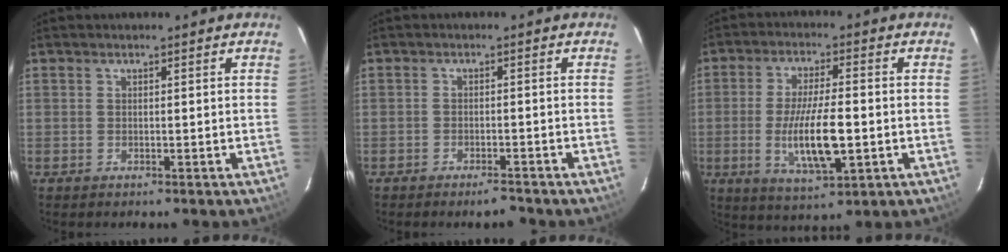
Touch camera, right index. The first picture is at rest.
{"total": 3.5, "force": [-3.1, 1.0, 1.4], "torque": [-0.036, 0.001, -0.048]}
{"total": 11.9, "force": [-2.3, 3.5, 11.1], "torque": [-0.214, -0.014, -0.037]}